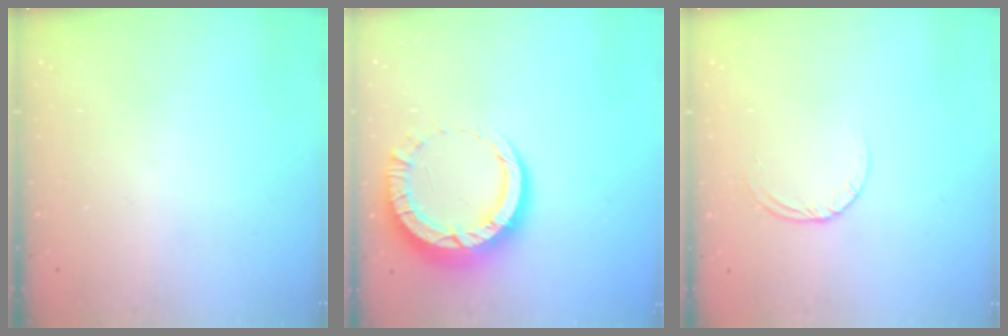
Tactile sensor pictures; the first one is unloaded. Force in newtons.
{"total": 10.4, "press": 10.4, "slide": 1.0}
{"total": 3.2, "press": 3.2, "slide": 0.3}